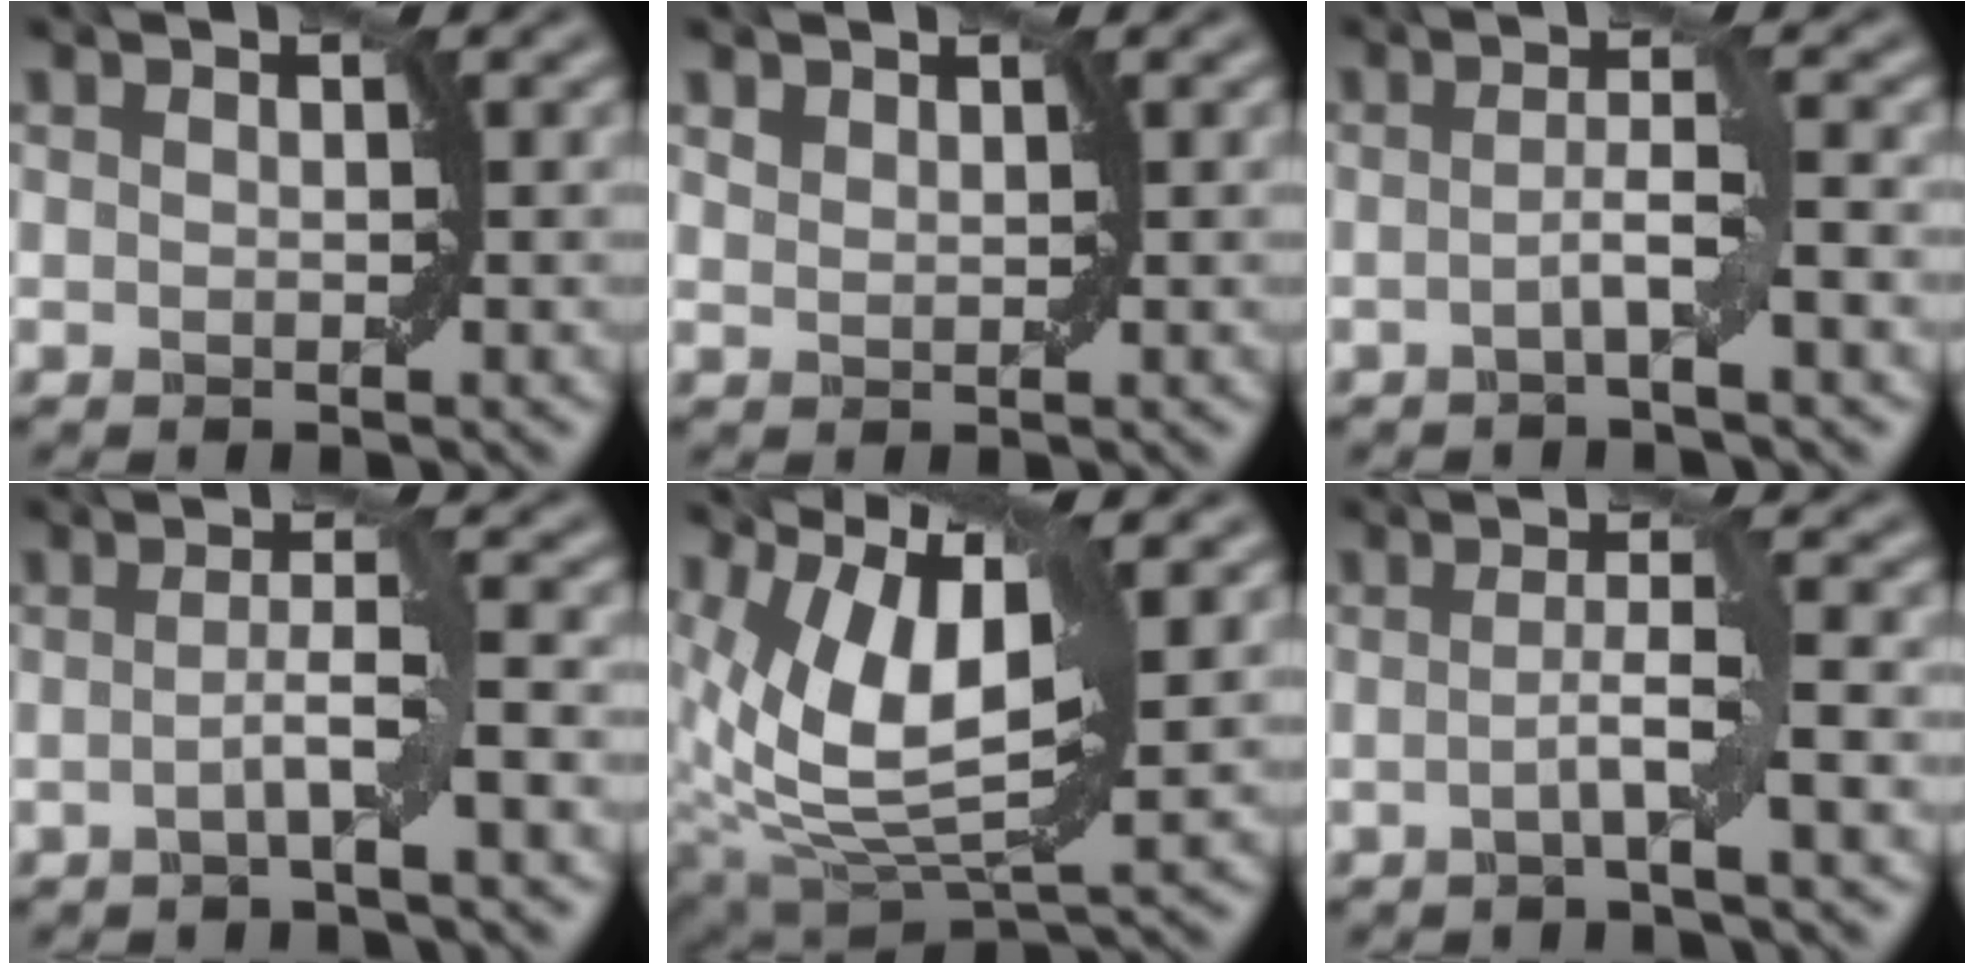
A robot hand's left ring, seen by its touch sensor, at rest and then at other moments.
{"total": 0.9, "force": [0.8, 0.4, 0.1], "torque": [-0.005, 0.000, 0.019]}
{"total": 2.9, "force": [-0.7, 0.1, 2.8], "torque": [-0.047, 0.005, -0.018]}
{"total": 3.0, "force": [-0.7, 0.2, 2.9], "torque": [-0.048, 0.004, -0.020]}
{"total": 10.7, "force": [3.3, 4.6, 9.0], "torque": [-0.170, 0.003, 0.062]}
{"total": 3.3, "force": [-0.6, 0.3, 3.2], "torque": [-0.053, 0.000, -0.017]}